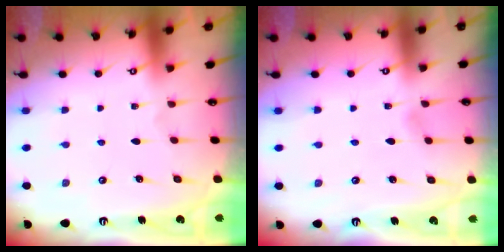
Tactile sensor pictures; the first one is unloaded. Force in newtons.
{"total": 2.5, "press": 2.5, "slide": 0.4}